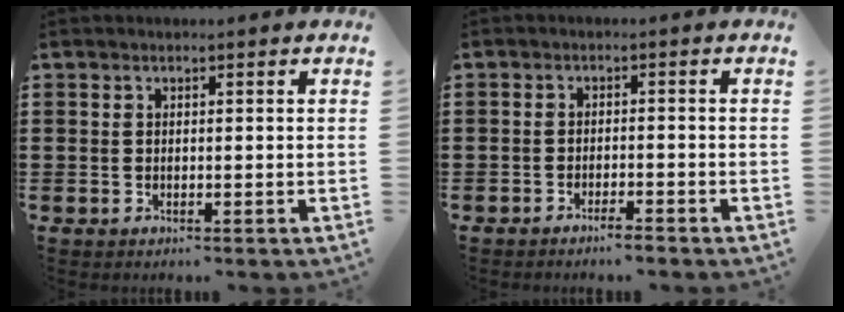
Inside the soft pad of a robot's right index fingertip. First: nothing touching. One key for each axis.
{"total": 1.6, "fx": -1.5, "fy": 0.1, "fz": 0.6, "tx": -0.011, "ty": 0.002, "tz": -0.028}